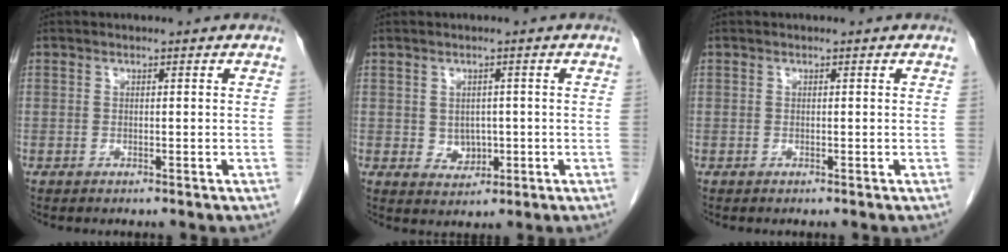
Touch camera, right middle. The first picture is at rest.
{"total": 2.9, "force": [-0.1, 2.3, 1.7], "torque": [-0.024, -0.001, 0.008]}
{"total": 0.0}